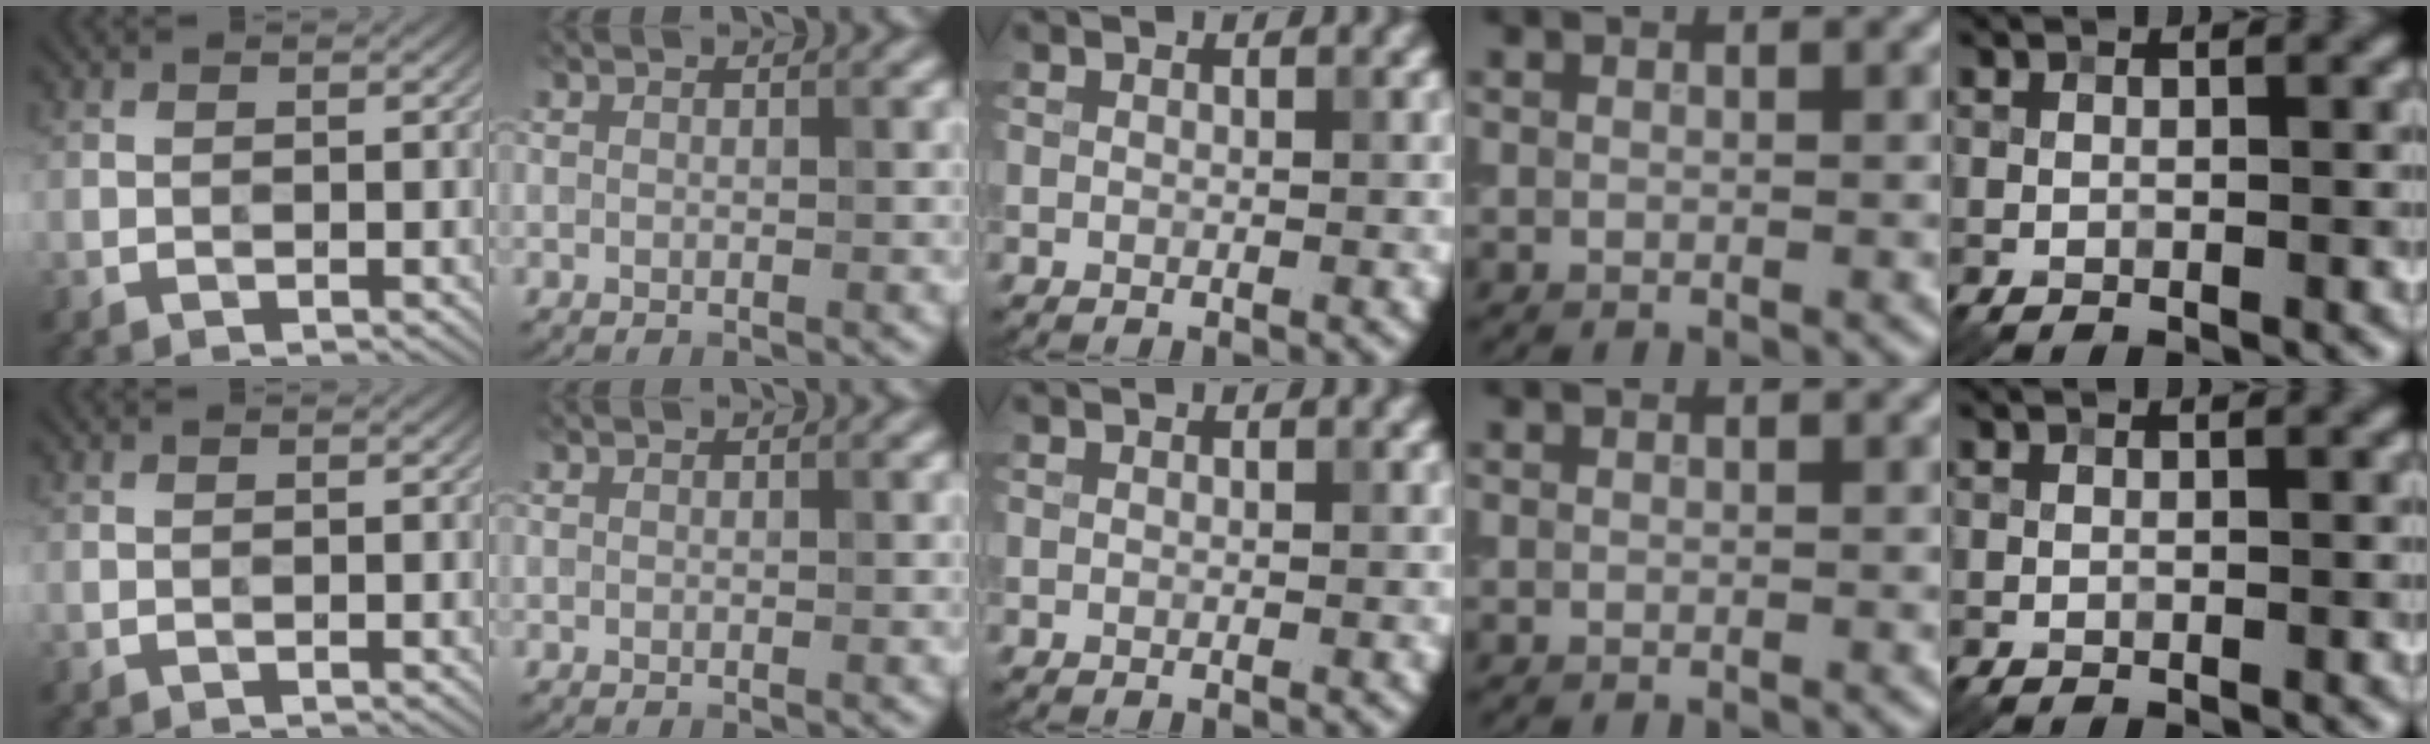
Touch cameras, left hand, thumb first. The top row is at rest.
{}